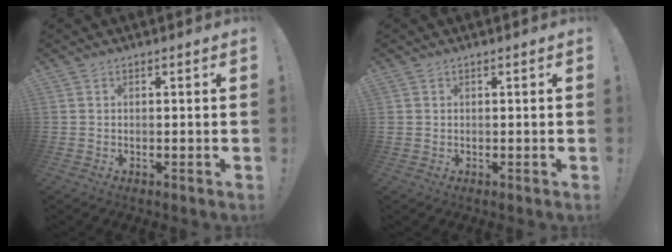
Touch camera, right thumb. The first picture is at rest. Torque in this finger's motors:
{"motor_torque": [0.01, 0.02, 0.08, 0.12, 0.01]}